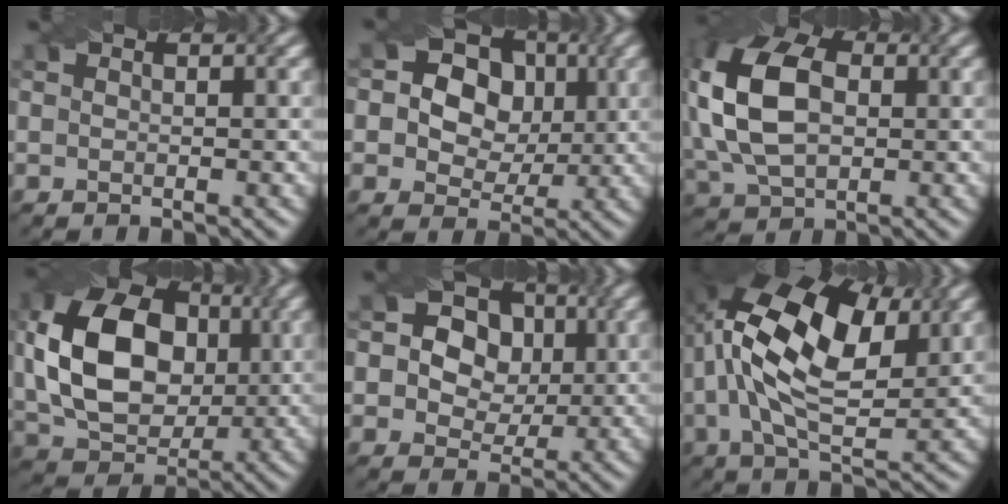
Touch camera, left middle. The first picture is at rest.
{"total": 10.6, "force": [2.8, 9.1, 4.6], "torque": [-0.085, 0.038, 0.038]}
{"total": 12.9, "force": [1.3, 8.6, 9.5], "torque": [-0.216, 0.008, 0.022]}
{"total": 12.0, "force": [1.2, 8.7, 8.3], "torque": [-0.166, 0.008, 0.024]}
{"total": 8.4, "force": [2.3, 7.1, 3.9], "torque": [-0.061, 0.034, 0.024]}
{"total": 14.1, "force": [4.1, 7.0, 11.5], "torque": [-0.219, 0.020, 0.069]}